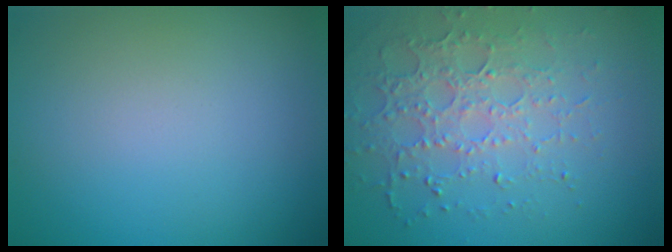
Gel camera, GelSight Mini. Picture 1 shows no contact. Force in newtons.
{"total": 4.0, "press": 3.8, "slide": 1.4}